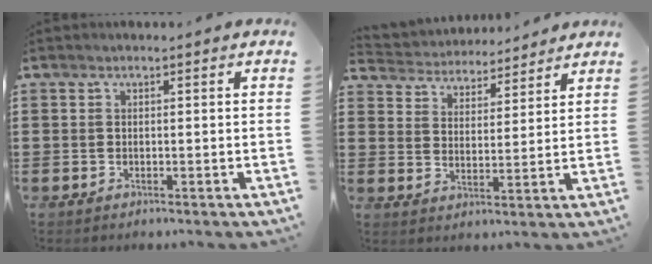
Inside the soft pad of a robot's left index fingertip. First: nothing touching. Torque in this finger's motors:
{"motor_torque": [1.25, -0.89, 0.24, 0.05]}